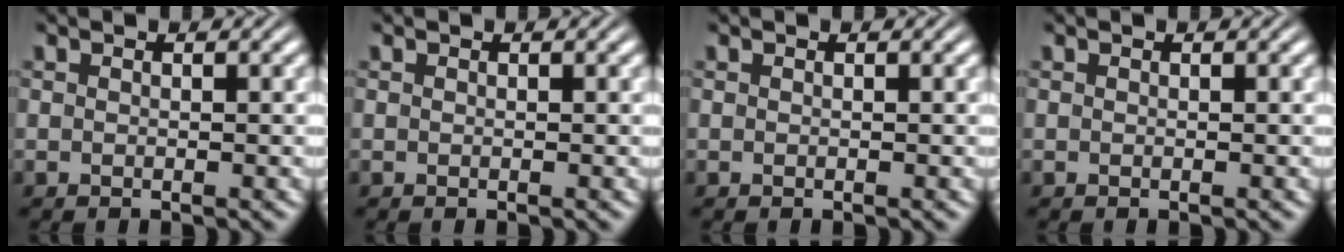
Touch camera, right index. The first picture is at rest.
{"total": 0.0}
{"total": 0.0}
{"total": 0.0}